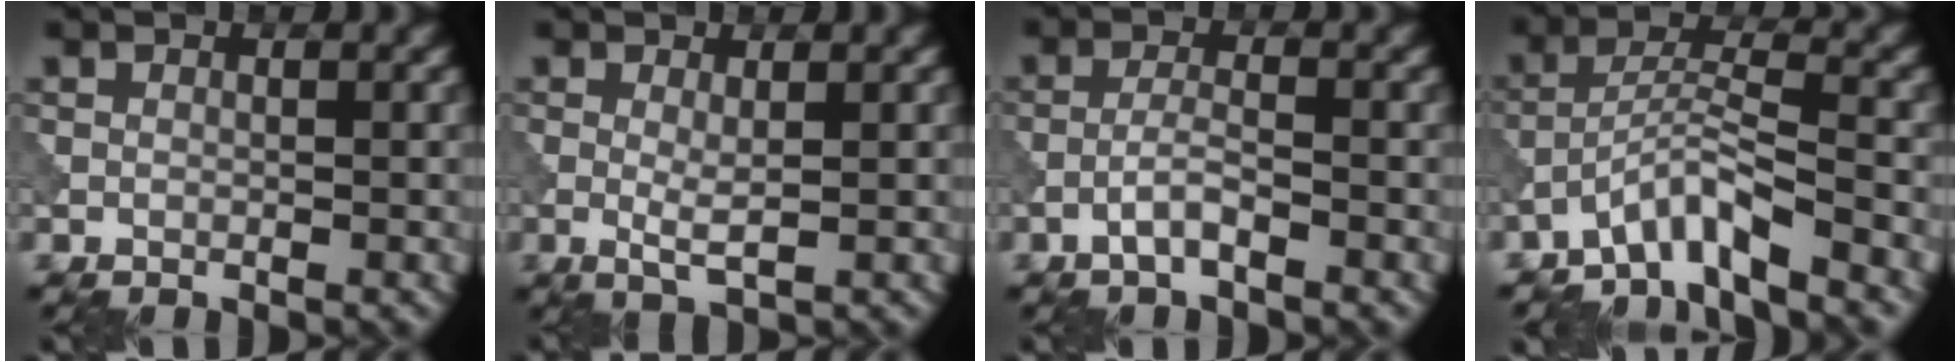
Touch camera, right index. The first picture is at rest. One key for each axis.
{"total": 1.8, "fx": 0.1, "fy": 0.3, "fz": 1.8, "tx": -0.035, "ty": -0.005, "tz": 0.002}
{"total": 2.1, "fx": -1.2, "fy": 0.4, "fz": 1.6, "tx": -0.034, "ty": 0.009, "tz": -0.029}
{"total": 4.4, "fx": -3.6, "fy": 0.3, "fz": 2.5, "tx": -0.047, "ty": 0.010, "tz": -0.078}